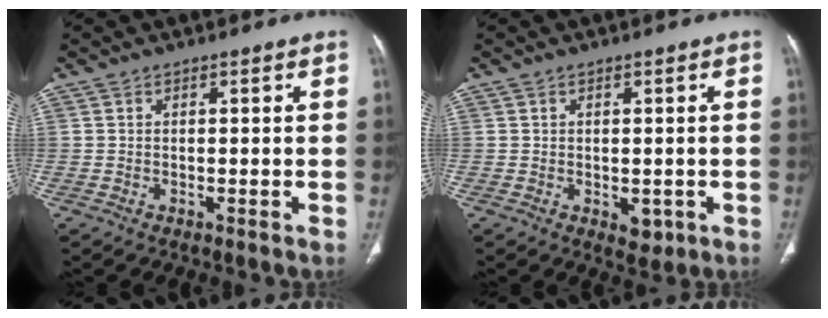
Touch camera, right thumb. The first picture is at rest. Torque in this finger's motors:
{"motor_torque": [2.50, 2.51, 0.51, -0.11, -0.01]}